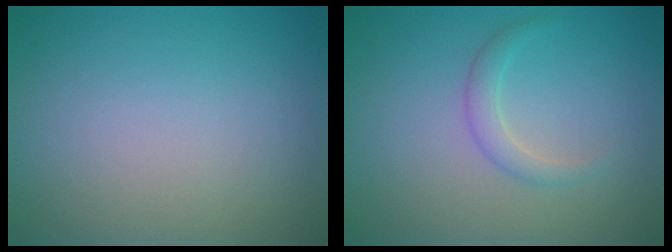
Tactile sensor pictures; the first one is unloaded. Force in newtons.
{"total": 1.6, "press": 1.6, "slide": 0.1}